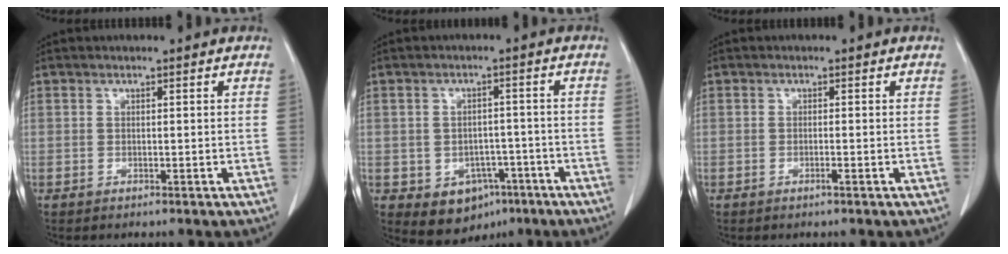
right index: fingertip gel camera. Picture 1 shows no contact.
{"total": 7.1, "force": [-3.4, 5.4, 3.1], "torque": [-0.039, 0.010, -0.038]}
{"total": 0.8, "force": [-0.5, -0.1, 0.6], "torque": [-0.013, 0.000, -0.007]}